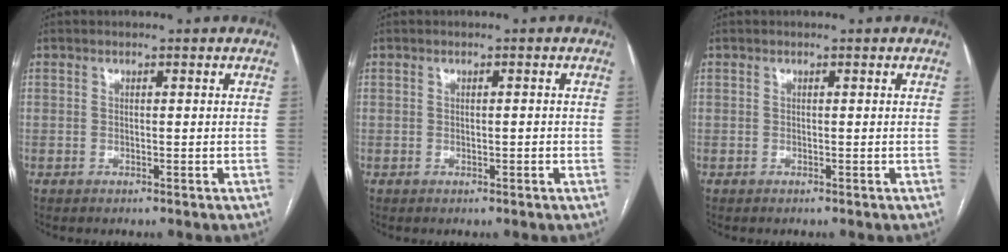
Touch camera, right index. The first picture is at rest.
{"total": 0.6, "force": [-0.1, 0.1, 0.6], "torque": [-0.010, 0.000, 0.001]}
{"total": 0.0}